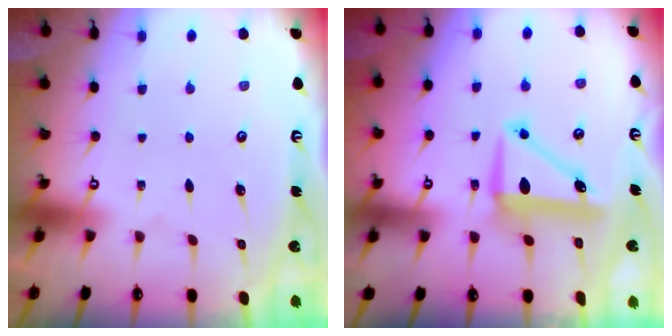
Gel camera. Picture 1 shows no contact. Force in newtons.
{"total": 9.2, "press": 9.1, "slide": 1.5}